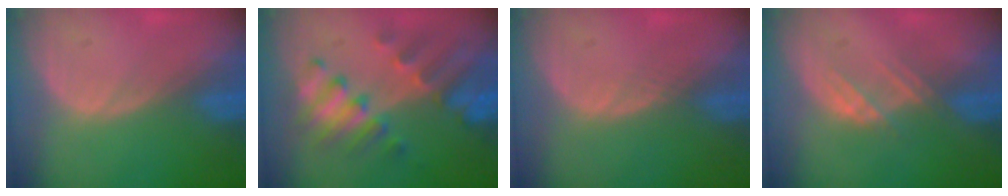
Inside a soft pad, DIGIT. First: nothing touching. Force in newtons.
{"total": 8.4, "press": 8.2, "slide": 2.1}
{"total": 0.7, "press": 0.6, "slide": 0.3}
{"total": 3.0, "press": 2.9, "slide": 0.7}